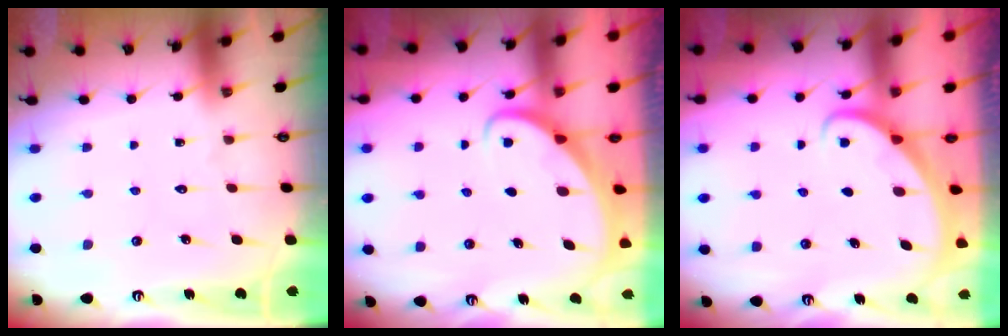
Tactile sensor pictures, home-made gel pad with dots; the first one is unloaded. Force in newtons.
{"total": 2.2, "press": 2.2, "slide": 0.2}
{"total": 2.3, "press": 2.3, "slide": 0.1}